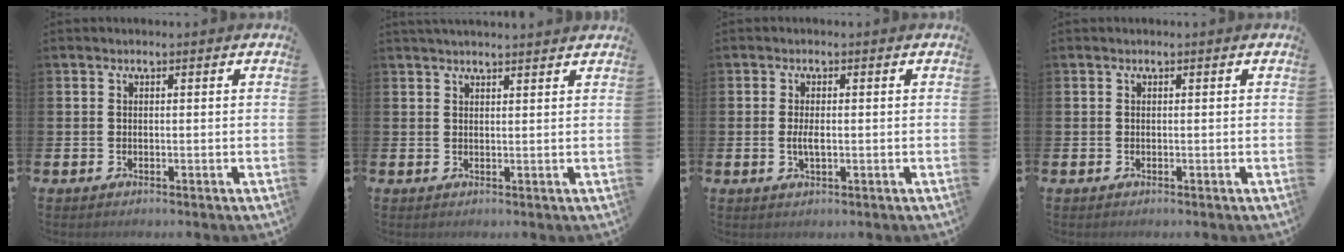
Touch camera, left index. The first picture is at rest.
{"total": 2.1, "force": [2.1, 0.0, 0.3], "torque": [-0.002, -0.009, 0.036]}
{"total": 2.2, "force": [-0.1, 0.8, 2.0], "torque": [-0.032, -0.002, -0.004]}
{"total": 0.0}